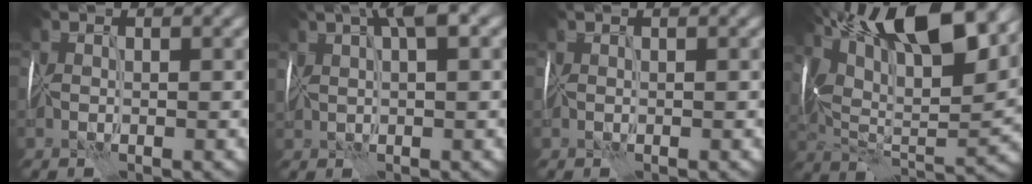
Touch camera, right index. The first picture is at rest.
{"total": 5.6, "force": [2.4, 1.8, 4.7], "torque": [-0.083, 0.021, 0.037]}
{"total": 0.0}
{"total": 14.5, "force": [7.3, 6.1, 11.0], "torque": [-0.193, 0.028, 0.122]}